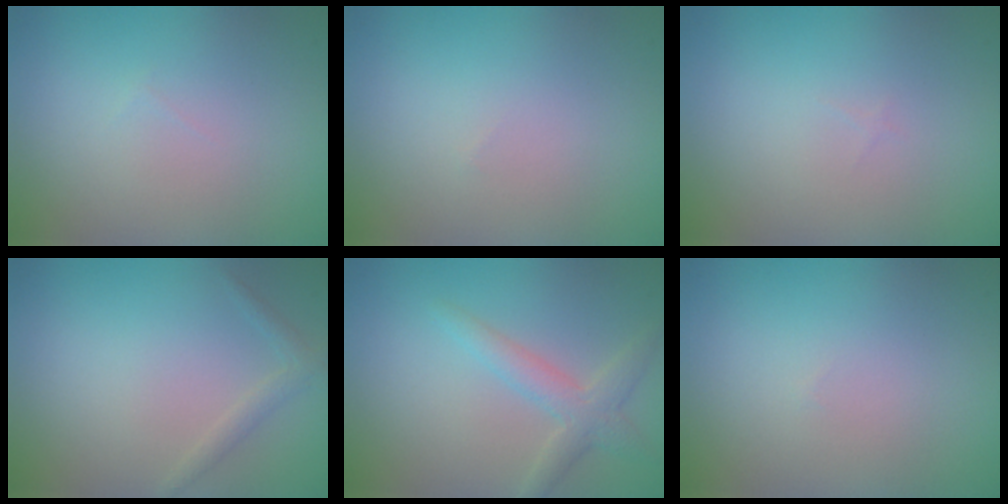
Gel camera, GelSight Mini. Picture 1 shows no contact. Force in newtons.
{"total": 0.0}
{"total": 0.0}
{"total": 1.1, "press": 1.1, "slide": 0.0}
{"total": 2.6, "press": 2.6, "slide": 0.1}
{"total": 0.0}